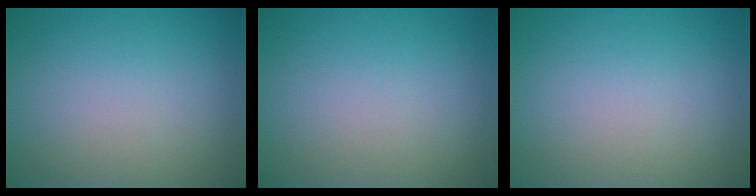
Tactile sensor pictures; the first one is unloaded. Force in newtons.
{"total": 0.0}
{"total": 0.0}